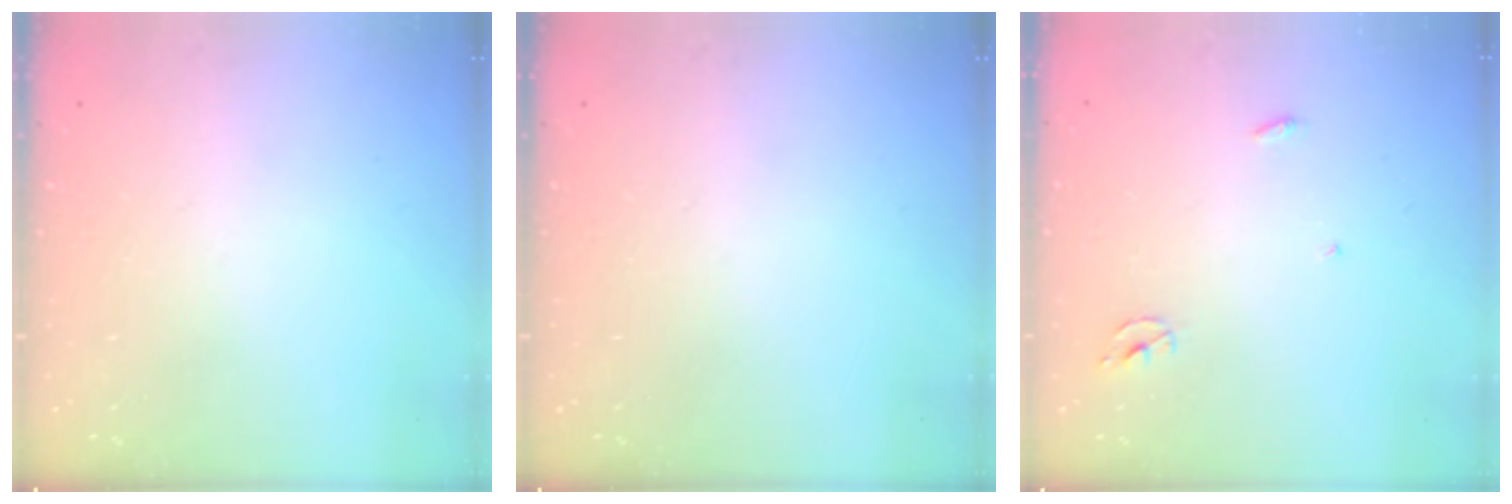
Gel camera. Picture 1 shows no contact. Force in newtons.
{"total": 0.0}
{"total": 2.3, "press": 2.3, "slide": 0.2}